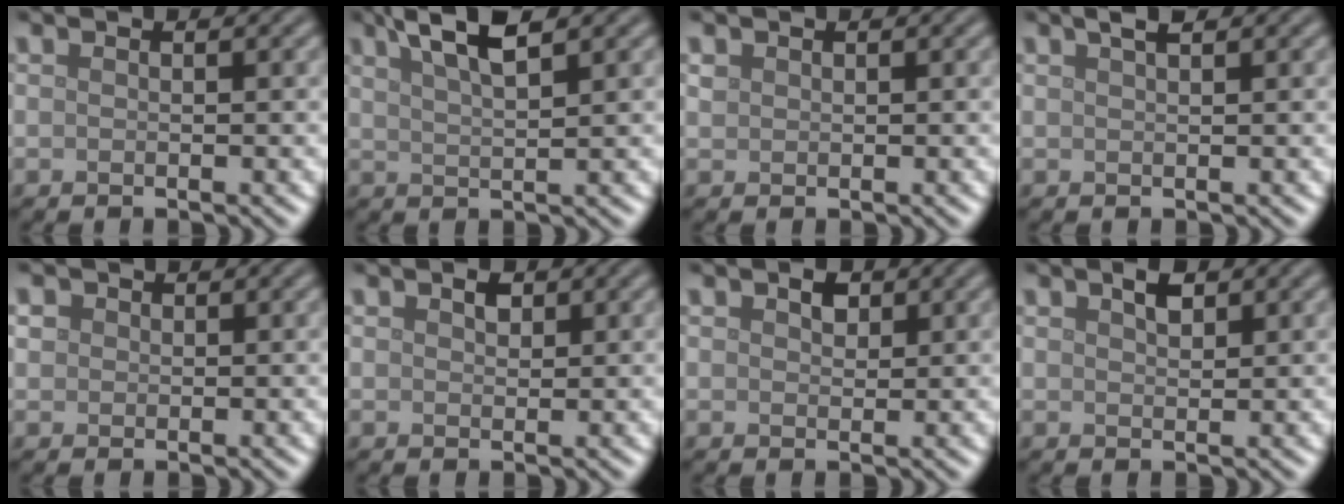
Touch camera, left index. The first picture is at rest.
{"total": 4.5, "force": [2.9, 1.1, 3.3], "torque": [-0.050, 0.013, 0.050]}
{"total": 0.7, "force": [0.4, 0.6, 0.1], "torque": [-0.001, 0.001, 0.008]}
{"total": 1.6, "force": [1.0, 0.4, 1.1], "torque": [-0.012, 0.005, 0.013]}
{"total": 1.5, "force": [0.5, 1.4, 0.4], "torque": [-0.007, 0.007, 0.000]}
{"total": 1.2, "force": [0.6, 0.8, 0.7], "torque": [-0.011, 0.001, 0.010]}
{"total": 1.5, "force": [0.7, 1.0, 0.9], "torque": [-0.013, 0.002, 0.011]}
{"total": 1.6, "force": [1.0, 0.7, 1.0], "torque": [-0.019, 0.005, 0.019]}